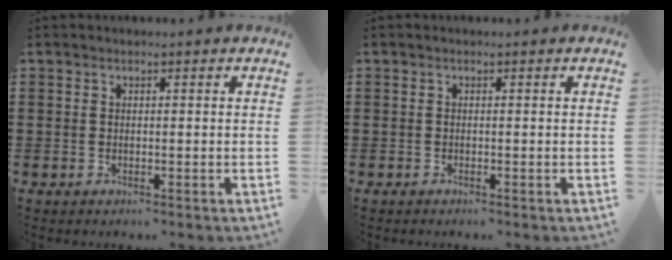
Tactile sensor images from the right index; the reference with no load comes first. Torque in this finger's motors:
{"motor_torque": [-0.11, 0.79, 0.02, 0.01]}